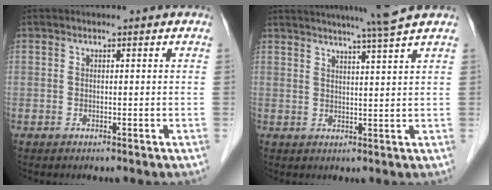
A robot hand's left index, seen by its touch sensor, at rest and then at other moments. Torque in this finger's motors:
{"motor_torque": [0.60, -0.87, 0.31, 0.08]}